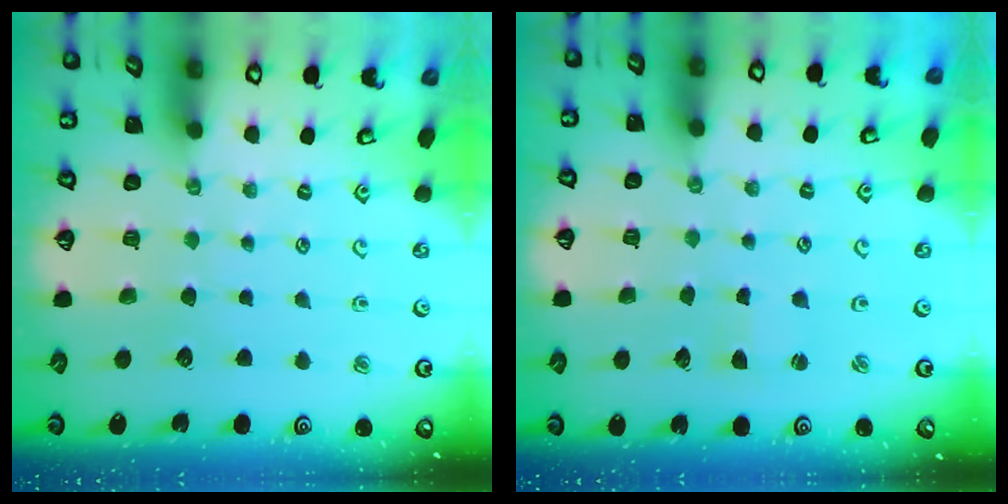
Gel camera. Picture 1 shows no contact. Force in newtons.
{"total": 1.3, "press": 1.3, "slide": 0.2}